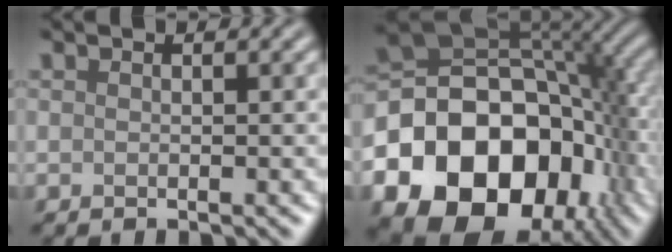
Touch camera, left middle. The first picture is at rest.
{"total": 19.8, "force": [-7.0, 14.4, 11.7], "torque": [-0.216, -0.037, -0.102]}